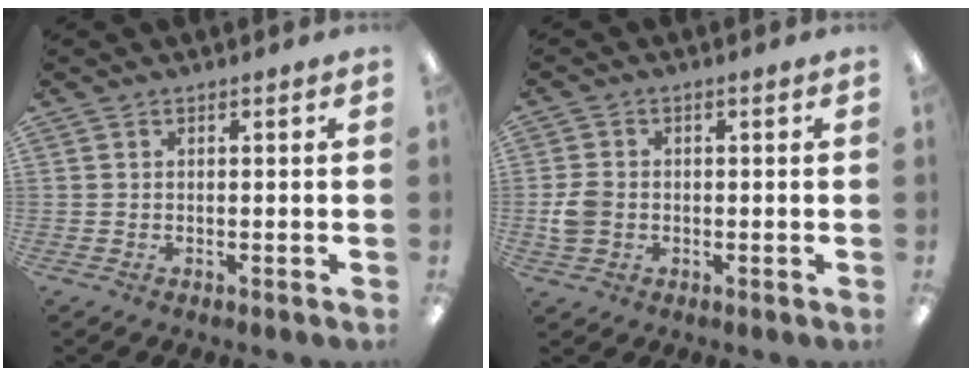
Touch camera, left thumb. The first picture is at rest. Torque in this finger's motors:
{"motor_torque": [-0.29, 0.54, 0.31, -0.21, 0.01]}